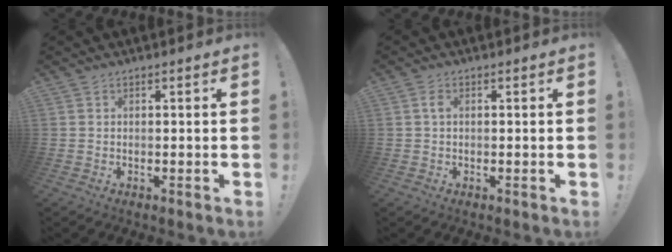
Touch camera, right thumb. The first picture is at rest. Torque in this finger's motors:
{"motor_torque": [-0.15, 0.01, 0.25, 0.13, -0.04]}